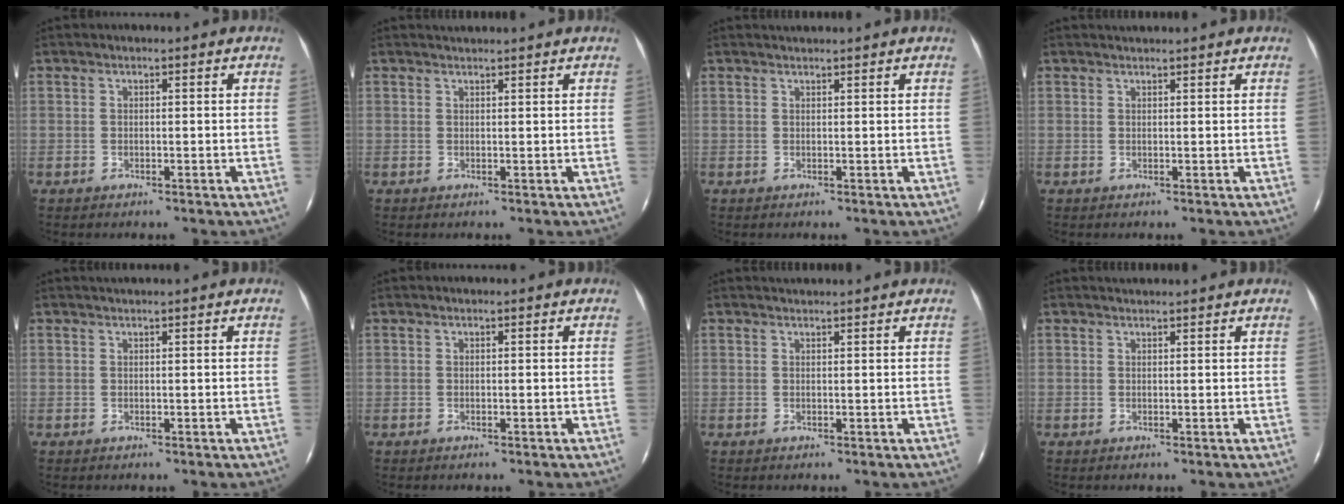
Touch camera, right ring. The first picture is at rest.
{"total": 1.4, "force": [1.4, -0.2, 0.2], "torque": [-0.010, -0.001, 0.020]}
{"total": 1.1, "force": [1.0, -0.2, 0.2], "torque": [-0.009, -0.001, 0.017]}
{"total": 1.1, "force": [1.0, -0.2, 0.2], "torque": [-0.009, -0.002, 0.017]}
{"total": 0.7, "force": [0.6, -0.3, 0.3], "torque": [-0.012, -0.003, 0.009]}
{"total": 0.0}
{"total": 1.5, "force": [1.4, -0.1, 0.2], "torque": [-0.010, 0.000, 0.021]}
{"total": 1.5, "force": [1.4, -0.1, 0.2], "torque": [-0.010, 0.000, 0.021]}